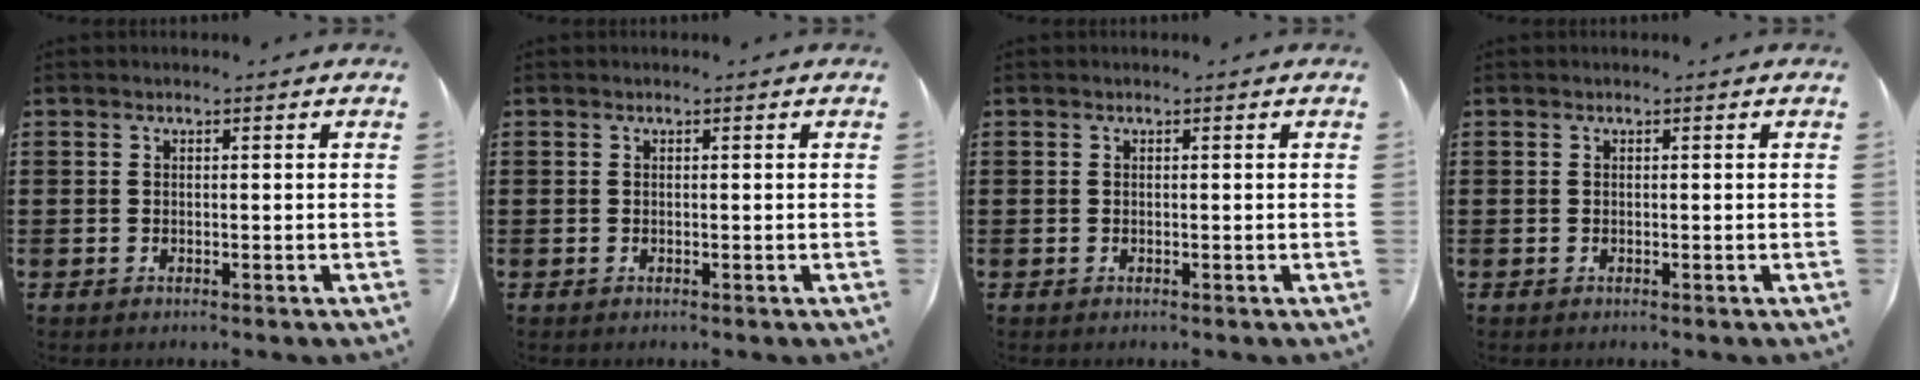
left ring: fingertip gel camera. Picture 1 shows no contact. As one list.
[{"total": 0.0}, {"total": 0.0}, {"total": 0.0}]